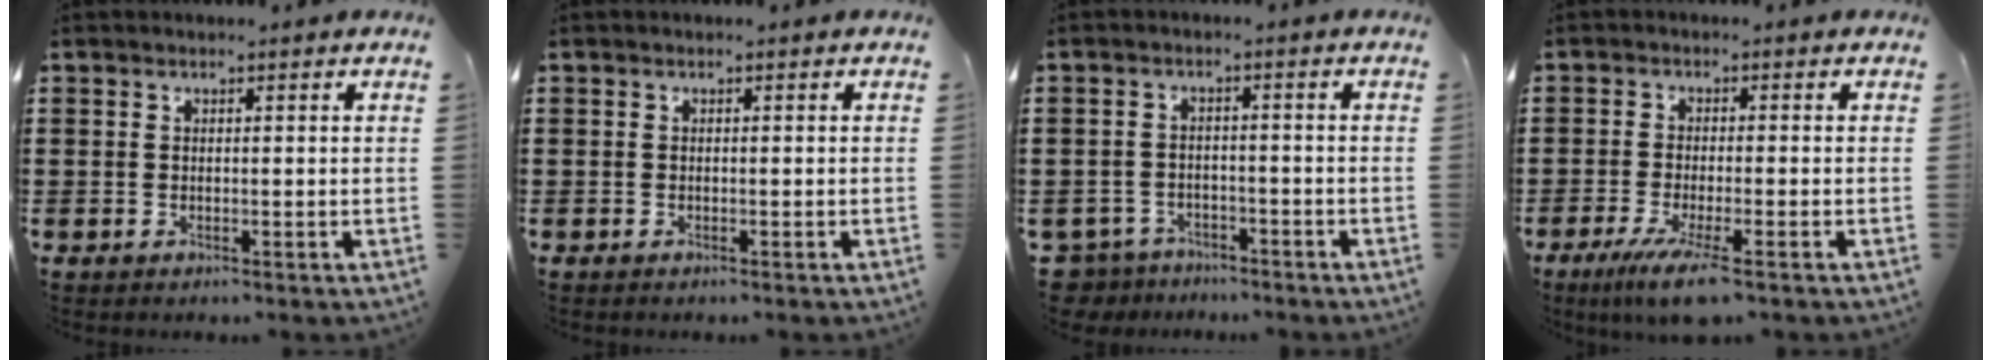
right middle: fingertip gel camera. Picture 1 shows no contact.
{"total": 0.0}
{"total": 3.4, "force": [-3.3, 0.8, -0.1], "torque": [-0.022, -0.004, -0.076]}
{"total": 5.5, "force": [-3.2, 0.2, 4.5], "torque": [-0.091, -0.019, -0.057]}